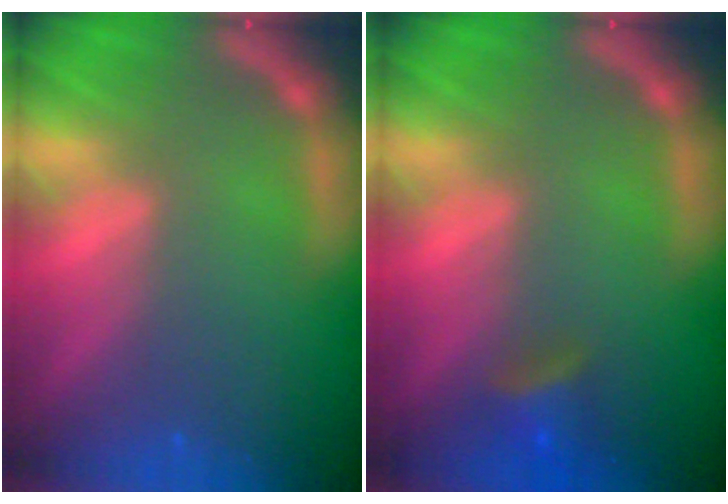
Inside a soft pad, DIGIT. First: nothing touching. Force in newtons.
{"total": 2.9}